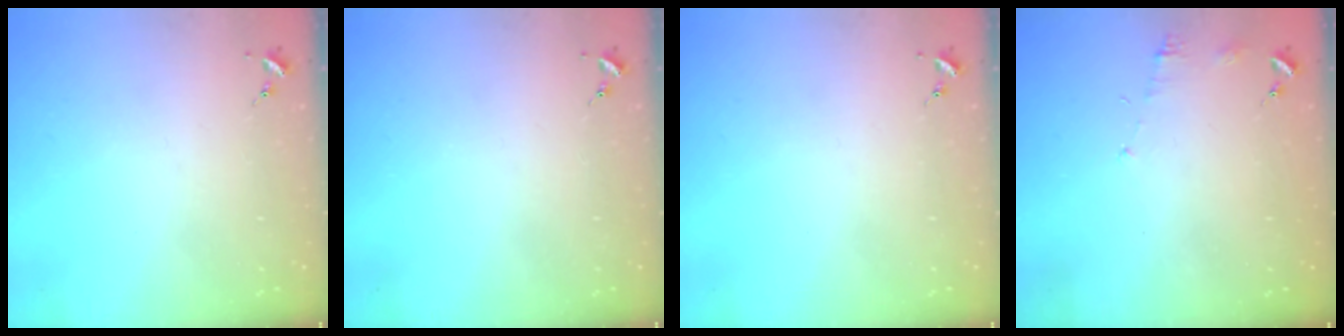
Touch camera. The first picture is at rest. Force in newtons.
{"total": 0.0}
{"total": 0.0}
{"total": 5.2, "press": 5.2, "slide": 0.5}